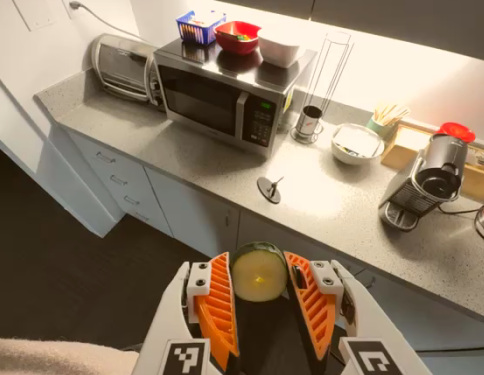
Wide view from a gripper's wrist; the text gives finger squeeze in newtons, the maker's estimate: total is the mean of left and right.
{"total": 10.0, "left": 10.0, "right": 10.1}